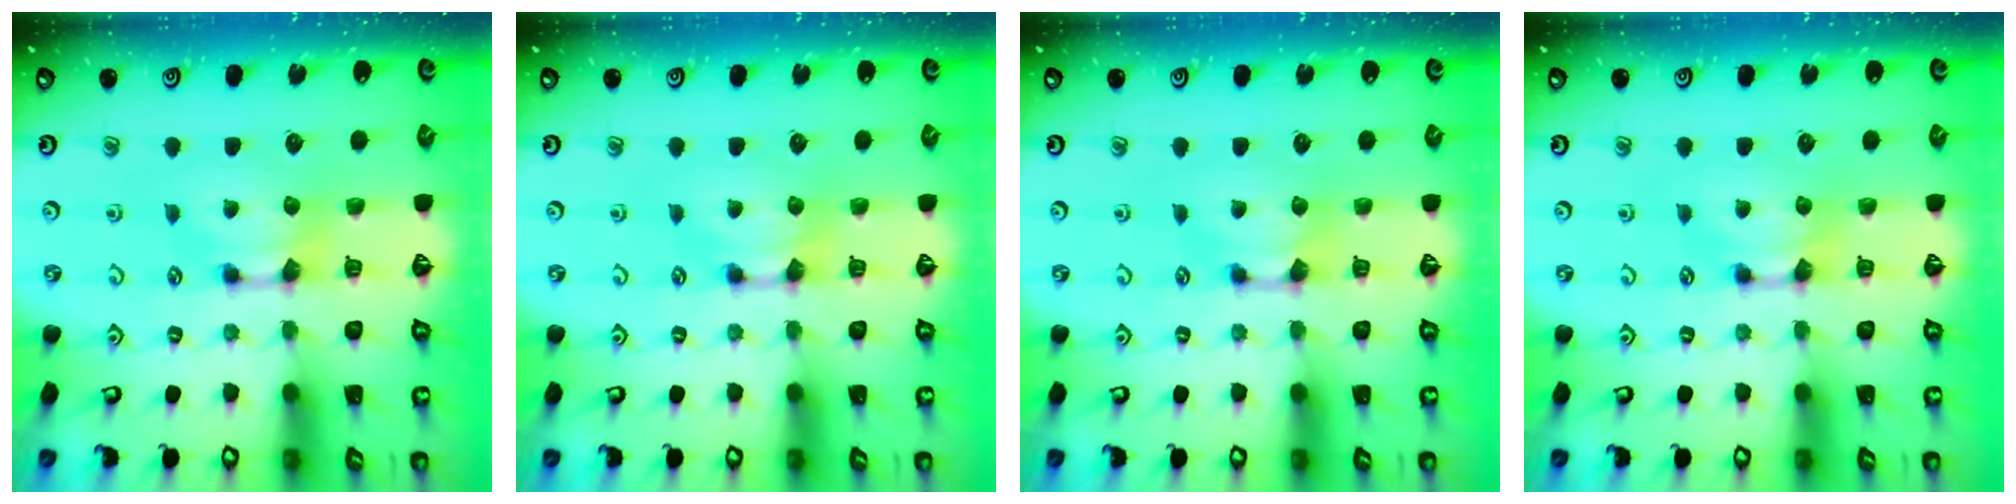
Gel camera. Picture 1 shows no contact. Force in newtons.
{"total": 0.0}
{"total": 0.0}
{"total": 0.0}